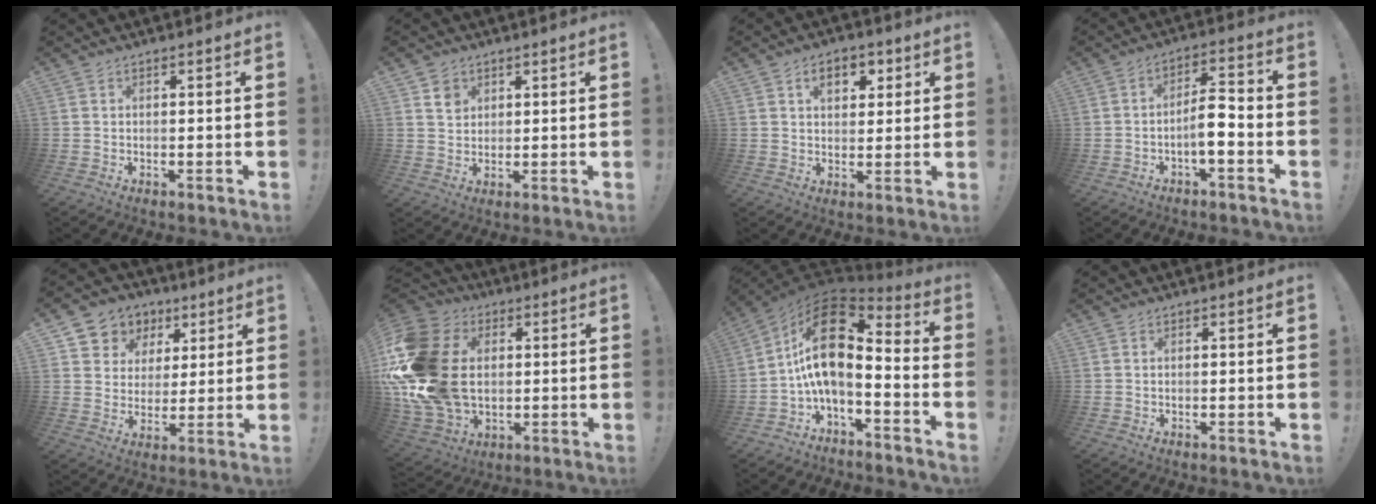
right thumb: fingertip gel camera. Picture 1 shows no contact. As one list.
[{"total": 4.7, "force": [2.8, 3.7, 1.1], "torque": [-0.001, -0.017, 0.050]}, {"total": 7.6, "force": [3.2, 5.2, 4.6], "torque": [-0.057, -0.003, 0.055]}, {"total": 8.3, "force": [-2.5, 2.9, 7.3], "torque": [-0.124, 0.019, -0.044]}, {"total": 8.5, "force": [3.4, 7.6, 1.6], "torque": [-0.019, -0.027, 0.071]}, {"total": 27.6, "force": [0.6, 20.1, 18.9], "torque": [-0.372, 0.002, 0.035]}, {"total": 17.0, "force": [2.3, 8.2, 14.7], "torque": [-0.266, -0.009, 0.040]}, {"total": 0.0}]